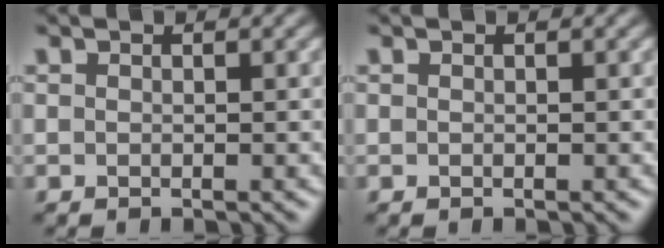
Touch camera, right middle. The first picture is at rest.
{"total": 0.0}